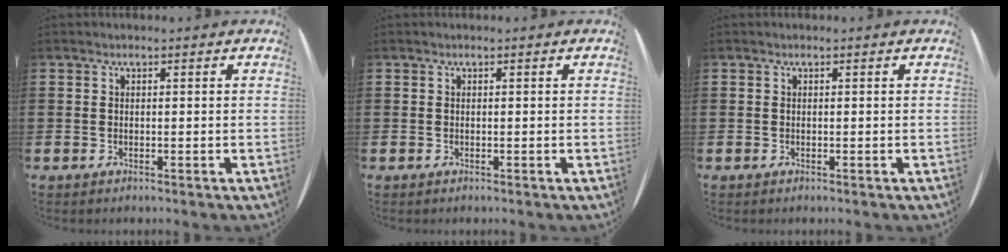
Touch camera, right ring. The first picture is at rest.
{"total": 0.0}
{"total": 0.0}